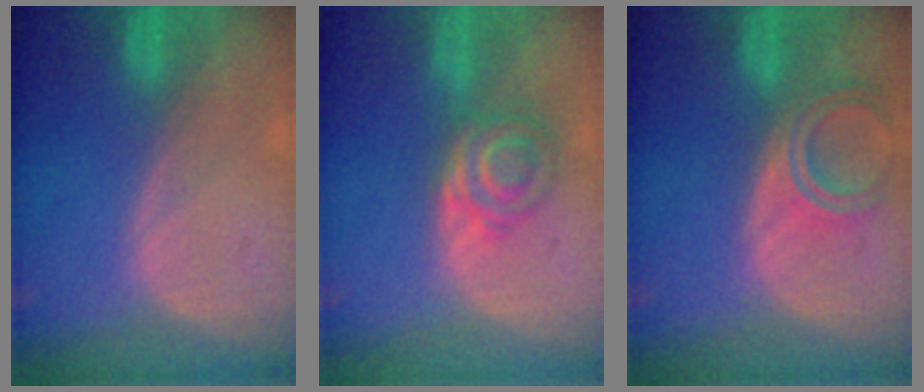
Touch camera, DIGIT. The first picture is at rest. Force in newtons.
{"total": 5.9, "press": 5.5, "slide": 2.2}
{"total": 6.3, "press": 5.6, "slide": 2.8}